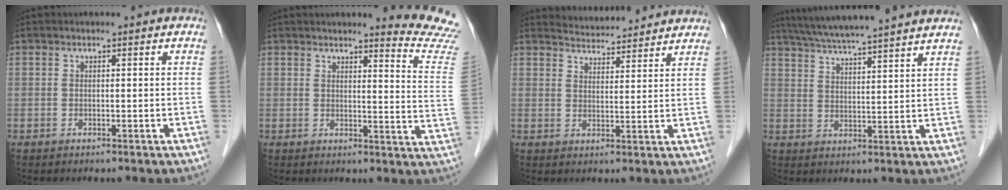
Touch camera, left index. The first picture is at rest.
{"total": 10.3, "force": [10.1, -1.6, 1.0], "torque": [-0.006, -0.112, 0.093]}
{"total": 8.0, "force": [7.9, 0.9, 1.2], "torque": [-0.024, 0.018, 0.106]}
{"total": 17.0, "force": [14.9, -0.2, 8.2], "torque": [-0.142, 0.028, 0.209]}